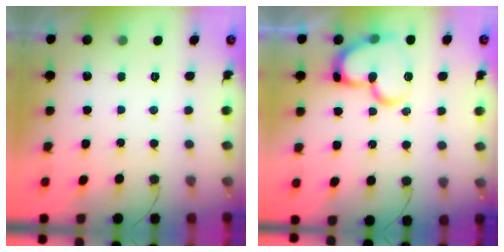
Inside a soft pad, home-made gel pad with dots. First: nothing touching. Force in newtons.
{"total": 17.8, "press": 17.6, "slide": 2.1}